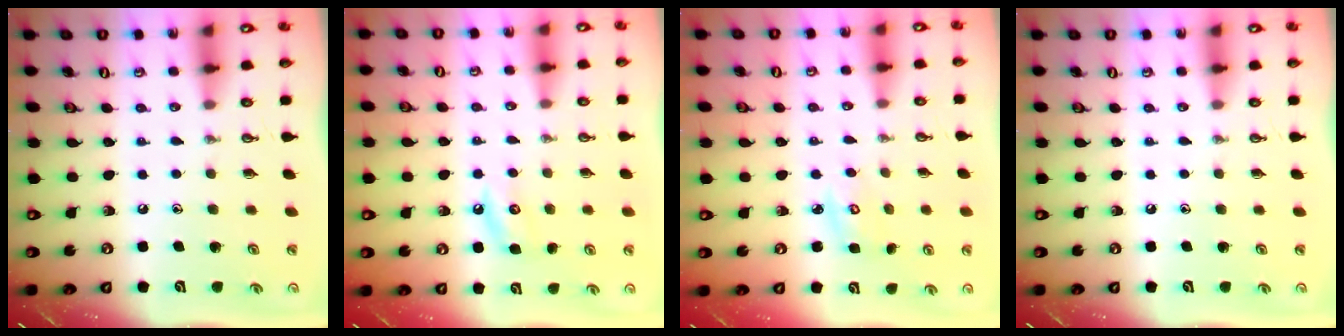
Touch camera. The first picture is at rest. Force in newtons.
{"total": 5.6, "press": 5.6, "slide": 0.8}
{"total": 4.4, "press": 4.4, "slide": 0.5}
{"total": 0.0}